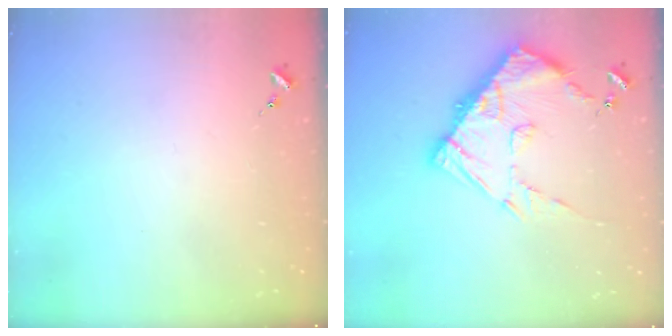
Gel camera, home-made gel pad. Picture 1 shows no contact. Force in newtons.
{"total": 14.4, "press": 14.3, "slide": 1.4}